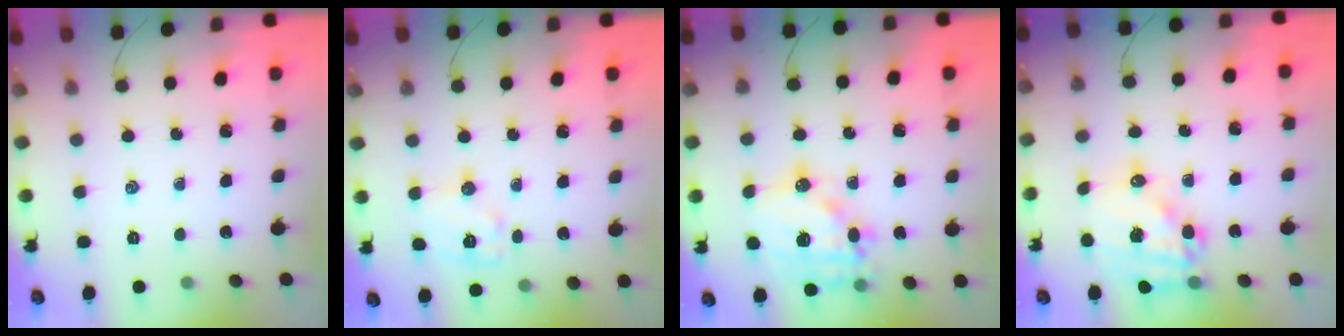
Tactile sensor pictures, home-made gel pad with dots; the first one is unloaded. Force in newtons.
{"total": 10.0, "press": 10.0, "slide": 0.5}
{"total": 15.4, "press": 15.1, "slide": 3.2}
{"total": 14.4, "press": 14.0, "slide": 3.2}